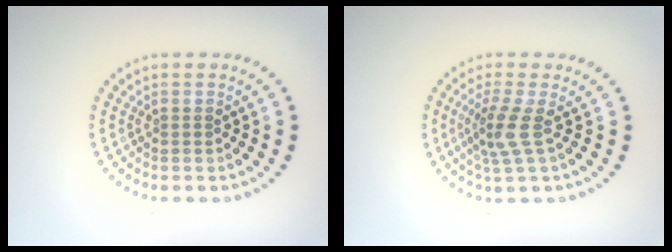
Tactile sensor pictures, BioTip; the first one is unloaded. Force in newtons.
{"total": 2.7, "press": 2.0, "slide": 1.8}